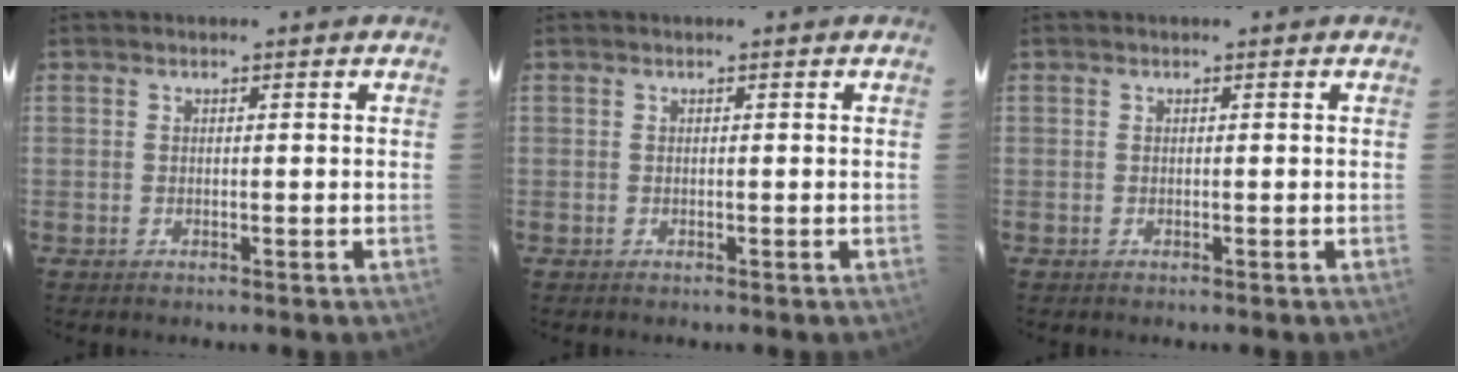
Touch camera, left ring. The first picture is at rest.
{"total": 0.0}
{"total": 0.0}